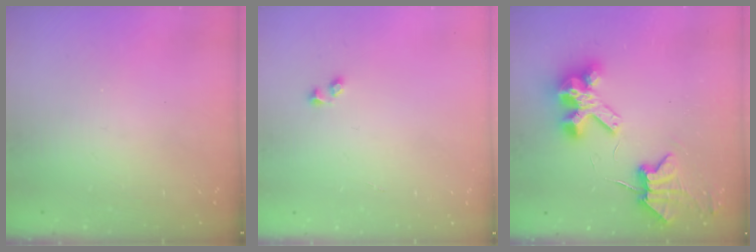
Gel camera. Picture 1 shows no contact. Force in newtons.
{"total": 1.9, "press": 1.8, "slide": 0.7}
{"total": 9.4, "press": 9.3, "slide": 1.2}